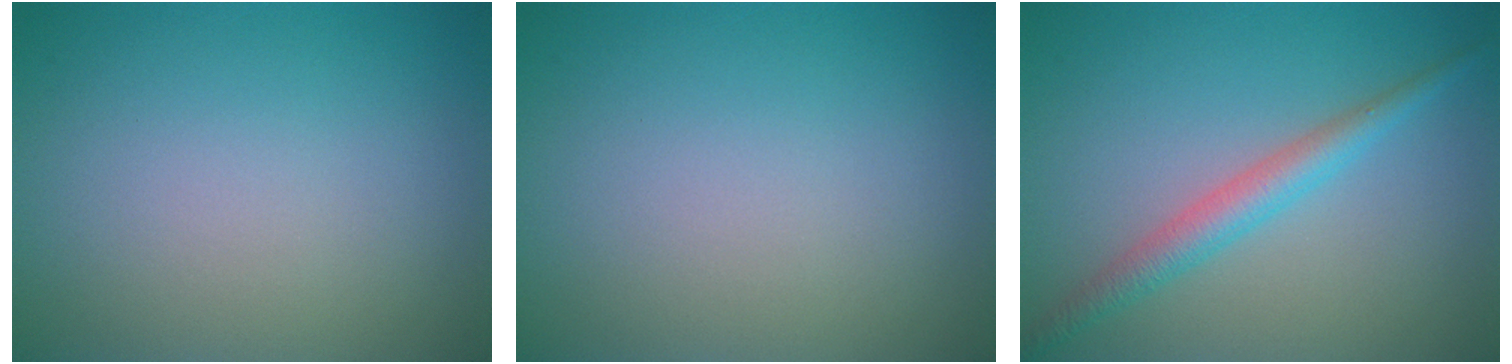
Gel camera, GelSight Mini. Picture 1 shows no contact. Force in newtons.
{"total": 0.0}
{"total": 2.8, "press": 2.8, "slide": 0.1}